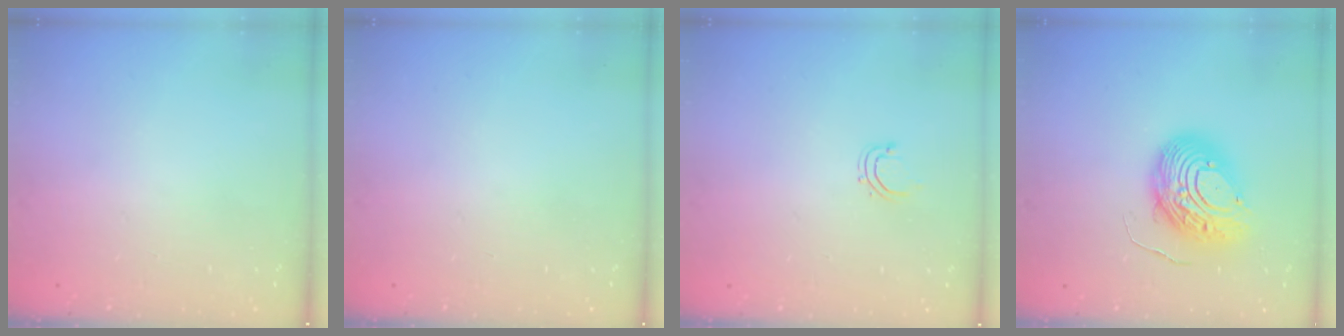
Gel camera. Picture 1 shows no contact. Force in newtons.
{"total": 0.0}
{"total": 2.8, "press": 2.7, "slide": 0.5}
{"total": 11.8, "press": 11.8, "slide": 1.3}